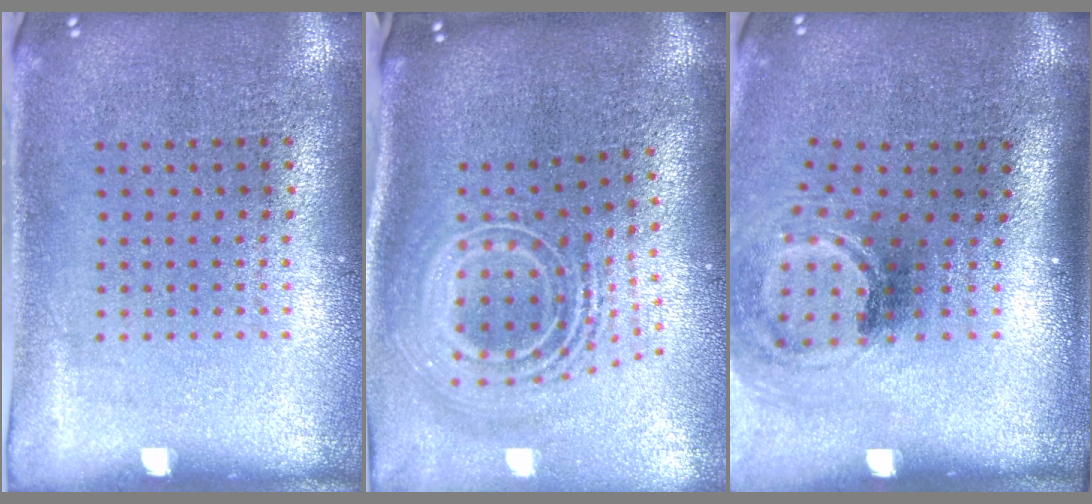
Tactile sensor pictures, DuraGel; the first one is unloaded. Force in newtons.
{"total": 2.8, "press": 1.8, "slide": 2.2}
{"total": 2.0, "press": 1.3, "slide": 1.6}